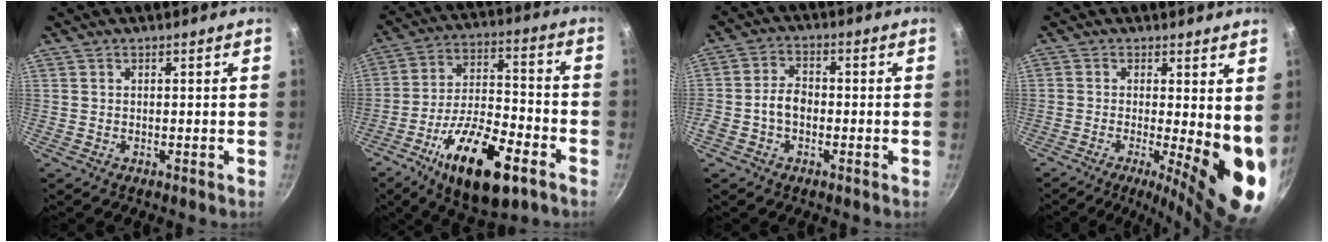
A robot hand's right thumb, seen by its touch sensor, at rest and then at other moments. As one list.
[{"total": 20.4, "force": [-10.3, 7.9, 15.7], "torque": [-0.252, 0.040, -0.173]}, {"total": 4.8, "force": [-1.3, 3.4, 3.2], "torque": [-0.048, 0.024, -0.030]}, {"total": 12.5, "force": [-1.0, 3.5, 11.9], "torque": [-0.147, -0.022, -0.013]}]